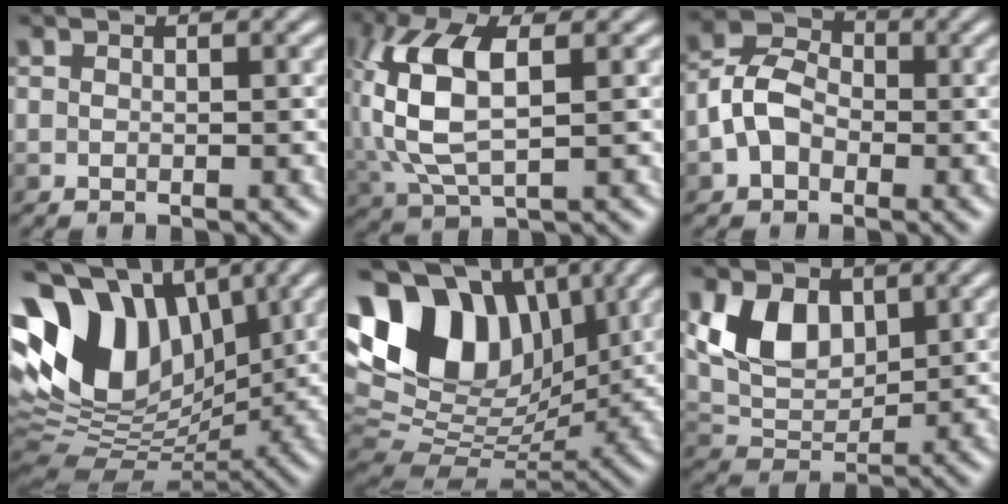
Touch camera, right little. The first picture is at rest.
{"total": 9.7, "force": [-0.1, 5.0, 8.3], "torque": [-0.190, 0.008, -0.008]}
{"total": 4.8, "force": [-2.1, 3.2, 2.8], "torque": [-0.055, 0.014, -0.049]}
{"total": 13.5, "force": [3.5, 9.1, 9.4], "torque": [-0.198, 0.030, 0.053]}
{"total": 13.9, "force": [5.1, 9.1, 9.2], "torque": [-0.177, 0.039, 0.086]}
{"total": 5.4, "force": [1.3, 3.7, 3.6], "torque": [-0.068, -0.011, 0.020]}